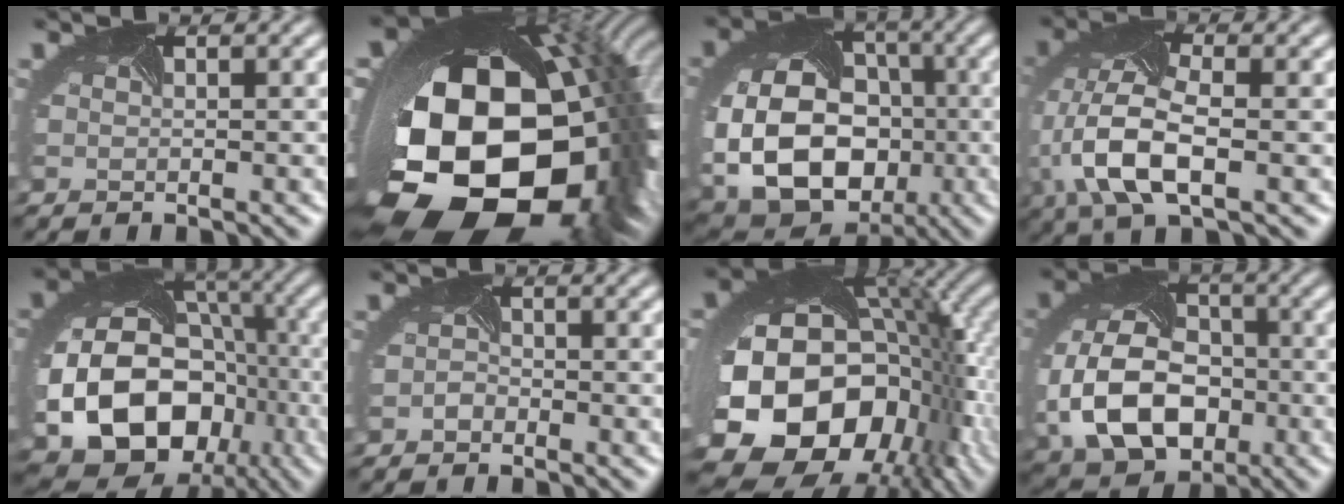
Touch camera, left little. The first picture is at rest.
{"total": 22.8, "force": [-5.0, 14.7, 16.8], "torque": [-0.300, -0.109, -0.053]}
{"total": 16.2, "force": [-2.8, 12.6, 9.8], "torque": [-0.185, -0.030, -0.050]}
{"total": 8.7, "force": [-2.2, 4.3, 7.2], "torque": [-0.172, -0.009, -0.047]}
{"total": 19.0, "force": [-5.7, 15.3, 9.7], "torque": [-0.183, -0.049, -0.086]}
{"total": 1.0, "force": [-0.9, 0.4, 0.1], "torque": [-0.009, -0.004, -0.017]}
{"total": 18.7, "force": [-4.5, 13.3, 12.3], "torque": [-0.248, -0.047, -0.060]}
{"total": 11.3, "force": [-2.8, 7.9, 7.6], "torque": [-0.172, -0.027, -0.051]}